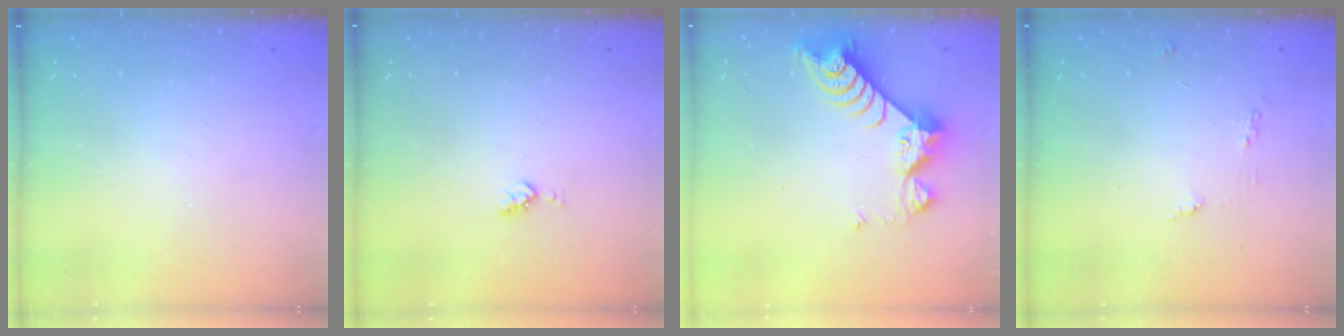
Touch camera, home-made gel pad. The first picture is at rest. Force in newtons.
{"total": 3.6, "press": 3.5, "slide": 0.4}
{"total": 9.1, "press": 9.1, "slide": 0.6}
{"total": 3.9, "press": 3.9, "slide": 0.3}